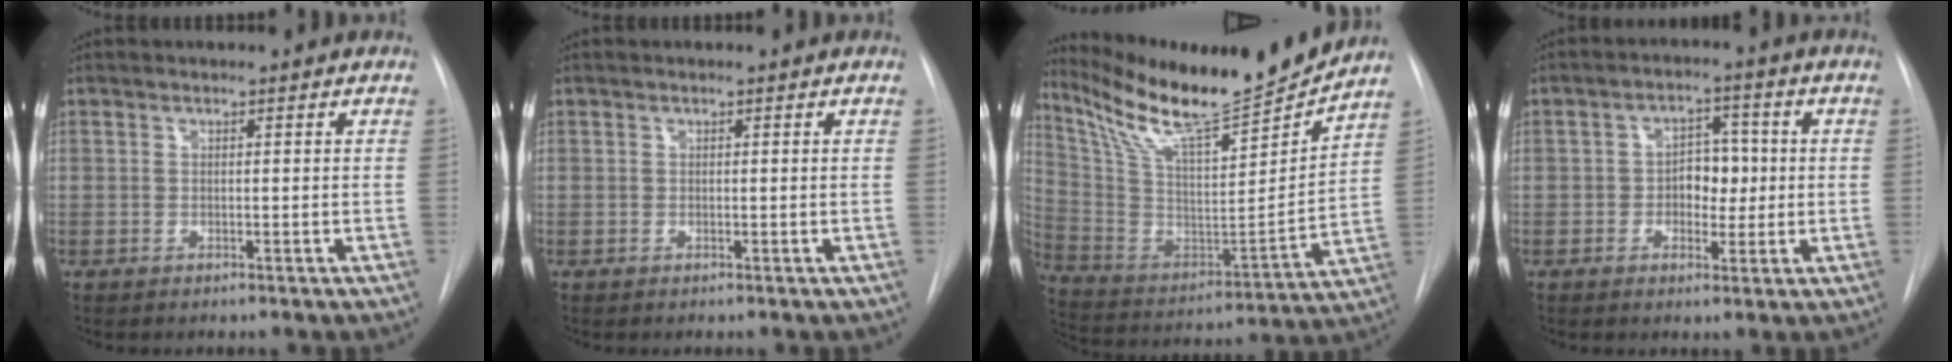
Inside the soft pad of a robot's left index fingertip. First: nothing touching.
{"total": 0.0}
{"total": 20.9, "force": [18.7, 0.9, 9.4], "torque": [-0.181, -0.047, 0.311]}
{"total": 5.3, "force": [-0.9, 3.5, 3.8], "torque": [-0.050, 0.009, -0.016]}